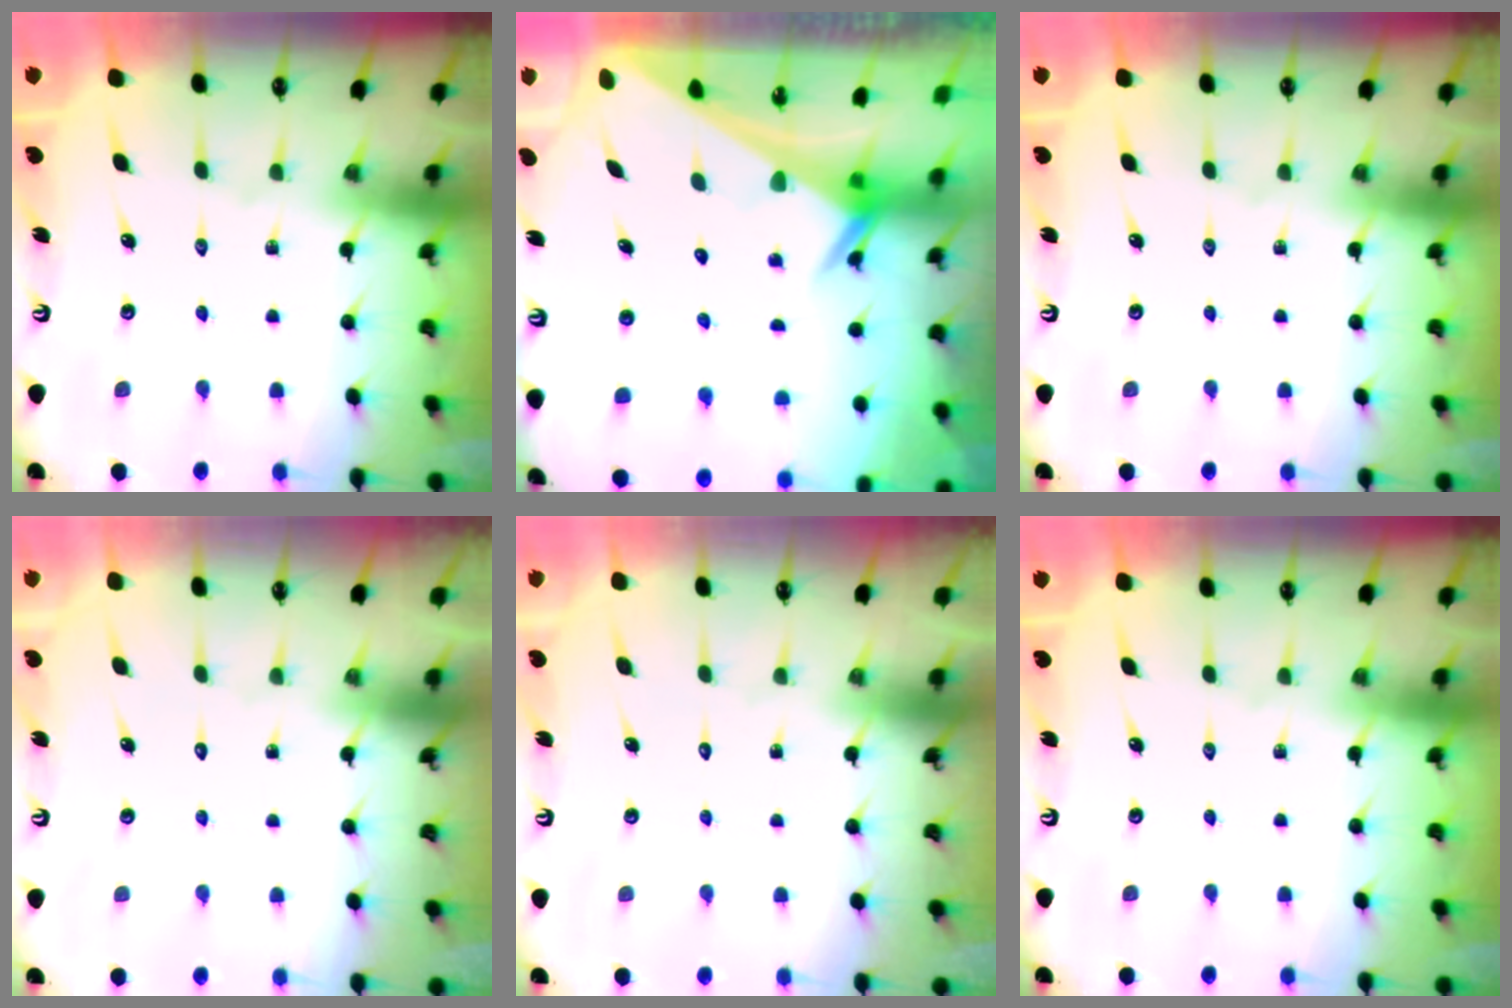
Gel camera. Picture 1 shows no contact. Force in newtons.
{"total": 2.7, "press": 2.7, "slide": 0.1}
{"total": 0.0}
{"total": 1.6, "press": 1.6, "slide": 0.1}
{"total": 1.7, "press": 1.7, "slide": 0.1}
{"total": 0.0}